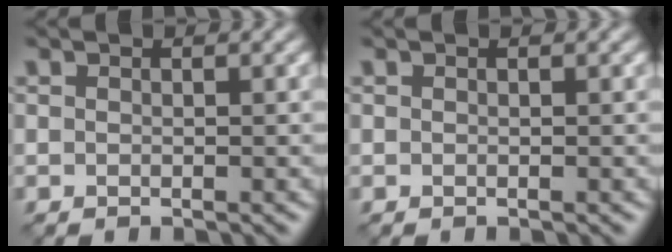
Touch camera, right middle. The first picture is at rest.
{"total": 0.0}